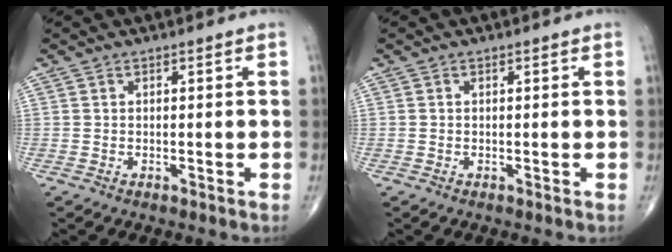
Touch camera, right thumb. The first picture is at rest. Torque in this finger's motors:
{"motor_torque": [-0.25, -0.04, 0.00, 0.11, 0.02]}